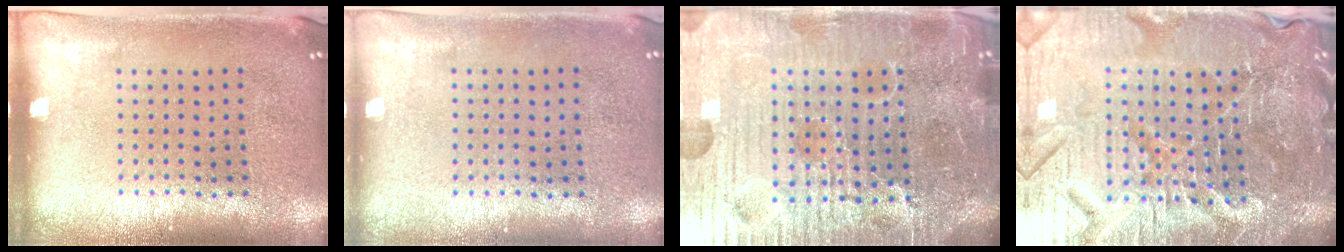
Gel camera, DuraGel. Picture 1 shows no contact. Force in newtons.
{"total": 0.0}
{"total": 6.8, "press": 6.2, "slide": 2.9}
{"total": 5.8, "press": 5.4, "slide": 2.1}